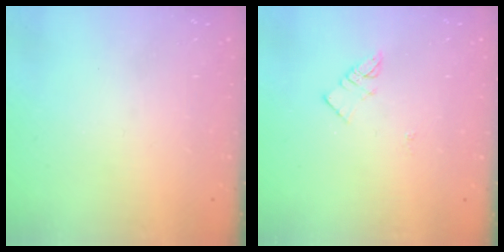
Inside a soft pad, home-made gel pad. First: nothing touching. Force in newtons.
{"total": 3.1, "press": 3.1, "slide": 0.3}